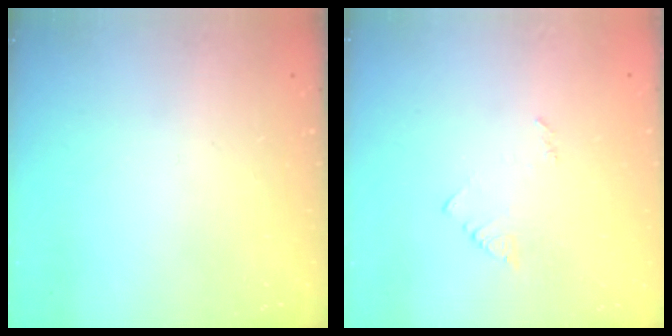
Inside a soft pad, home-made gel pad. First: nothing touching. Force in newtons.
{"total": 3.7, "press": 3.7, "slide": 0.3}